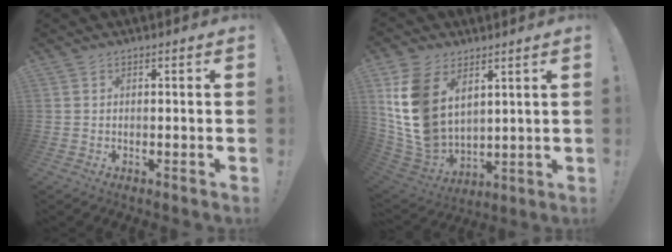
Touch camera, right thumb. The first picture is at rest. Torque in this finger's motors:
{"motor_torque": [-0.23, 1.64, 0.87, 0.65, 0.63]}